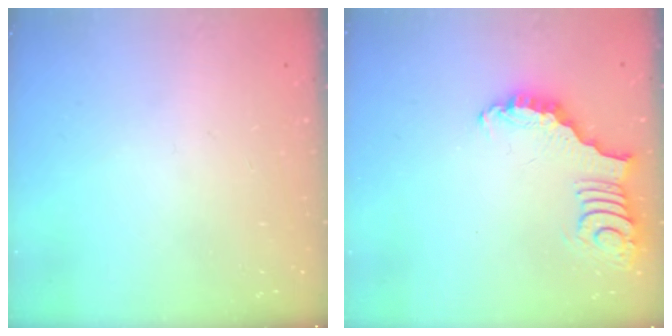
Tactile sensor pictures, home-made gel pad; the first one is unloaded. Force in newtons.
{"total": 3.1, "press": 3.1, "slide": 0.6}